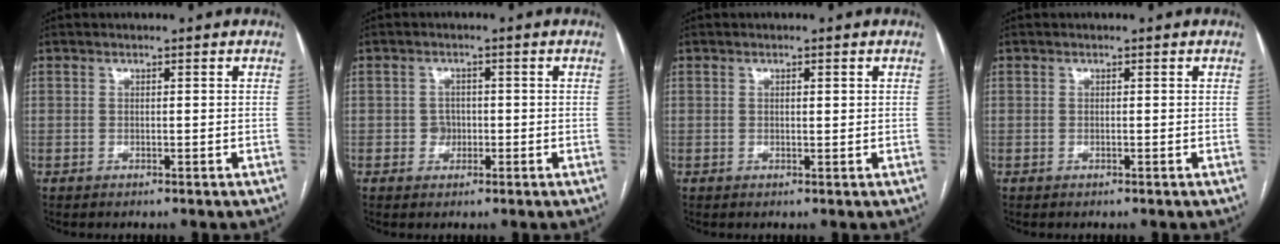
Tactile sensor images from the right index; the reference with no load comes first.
{"total": 2.1, "force": [-0.4, 2.0, 0.8], "torque": [-0.006, 0.007, -0.005]}
{"total": 0.9, "force": [0.3, 0.2, 0.9], "torque": [-0.017, 0.001, 0.005]}
{"total": 0.0}